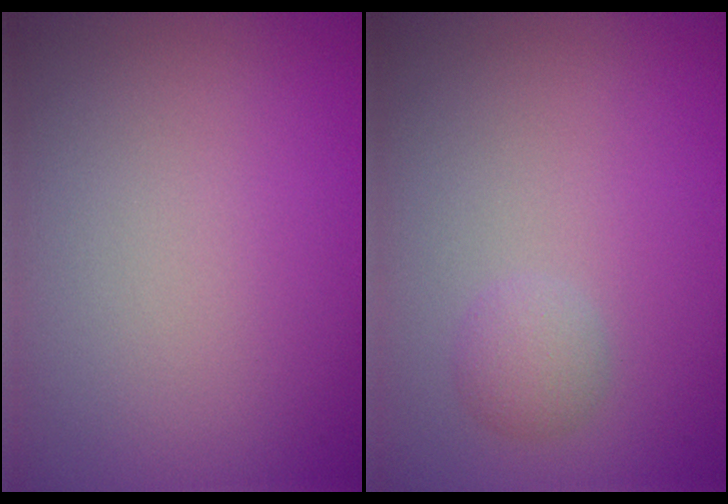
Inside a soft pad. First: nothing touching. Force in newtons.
{"total": 1.5, "press": 1.5, "slide": 0.0}